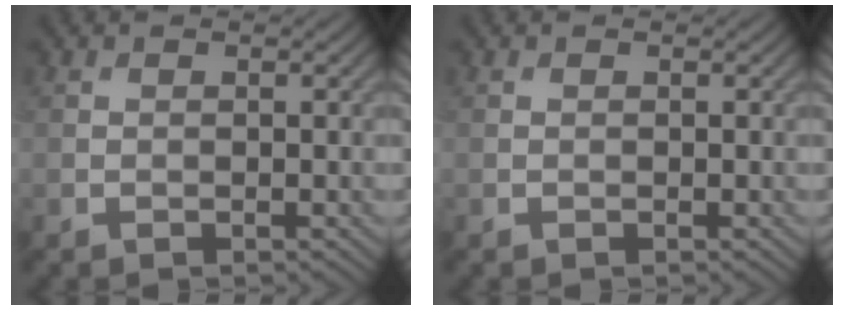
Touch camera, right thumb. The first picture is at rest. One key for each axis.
{"total": 0.0}